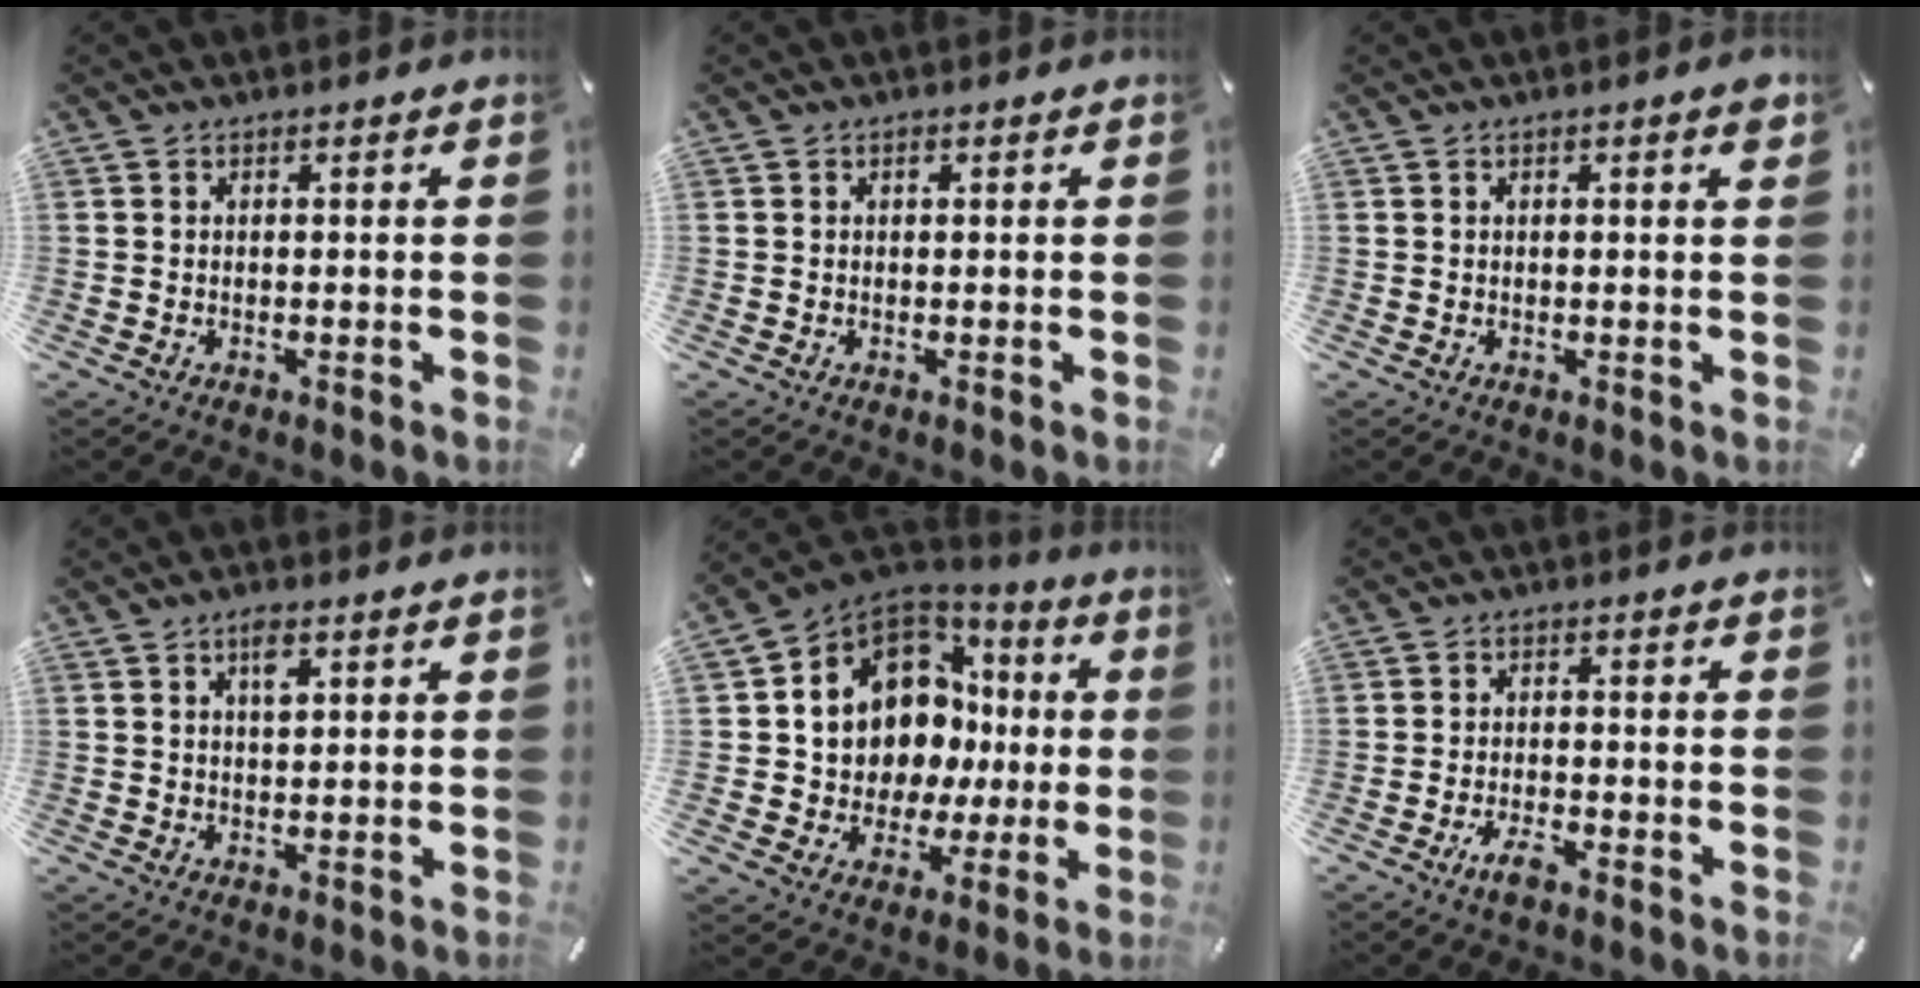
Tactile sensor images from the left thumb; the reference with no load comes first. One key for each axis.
{"total": 0.5, "fx": 0.2, "fy": 0.4, "fz": 0.3, "tx": 0.001, "ty": -0.002, "tz": 0.001}
{"total": 1.8, "fx": 0.5, "fy": 0.3, "fz": 1.7, "tx": -0.025, "ty": -0.002, "tz": 0.005}
{"total": 3.3, "fx": 1.5, "fy": 1.3, "fz": 2.7, "tx": -0.051, "ty": 0.002, "tz": 0.024}
{"total": 11.8, "fx": 4.0, "fy": 10.2, "fz": 4.3, "tx": -0.084, "ty": -0.054, "tz": 0.088}
{"total": 4.0, "fx": -2.7, "fy": 1.1, "fz": 2.7, "tx": -0.063, "ty": 0.007, "tz": -0.056}